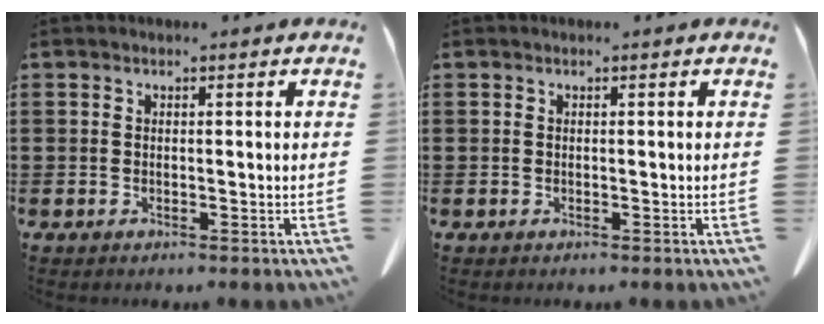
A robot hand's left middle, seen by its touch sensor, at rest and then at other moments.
{"total": 0.0}